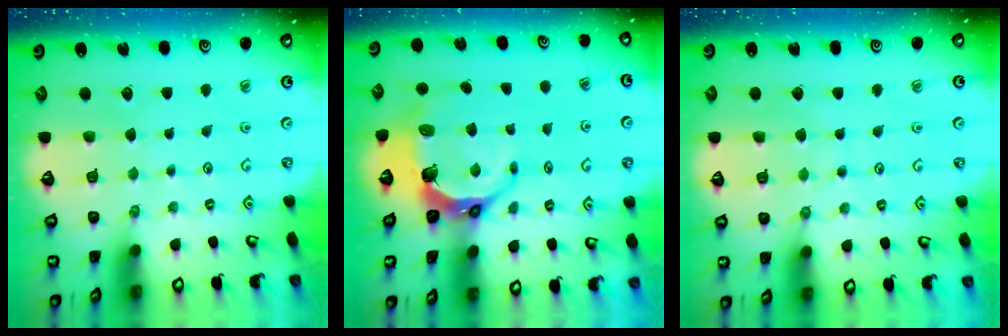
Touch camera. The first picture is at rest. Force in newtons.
{"total": 8.3, "press": 6.9, "slide": 4.6}
{"total": 2.8, "press": 2.7, "slide": 0.5}